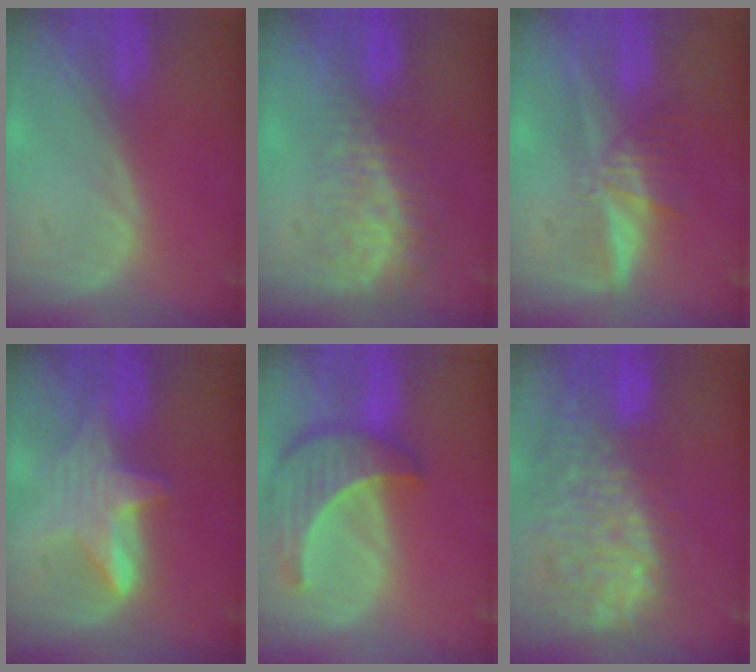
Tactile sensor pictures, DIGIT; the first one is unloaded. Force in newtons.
{"total": 8.3, "press": 7.2, "slide": 4.1}
{"total": 5.8, "press": 5.5, "slide": 2.0}
{"total": 5.9, "press": 5.9, "slide": 0.4}
{"total": 8.8, "press": 8.0, "slide": 3.5}
{"total": 13.8, "press": 11.6, "slide": 7.5}